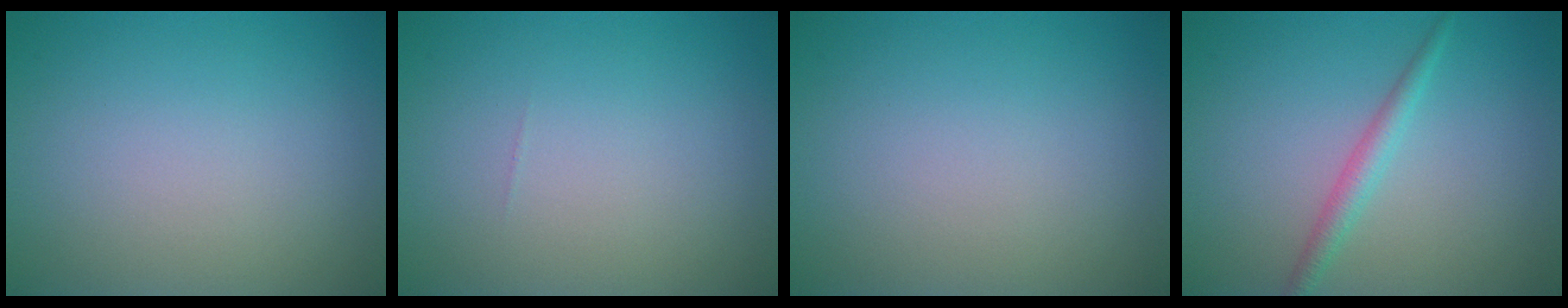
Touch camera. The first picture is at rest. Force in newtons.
{"total": 0.0}
{"total": 0.0}
{"total": 1.9, "press": 1.9, "slide": 0.1}